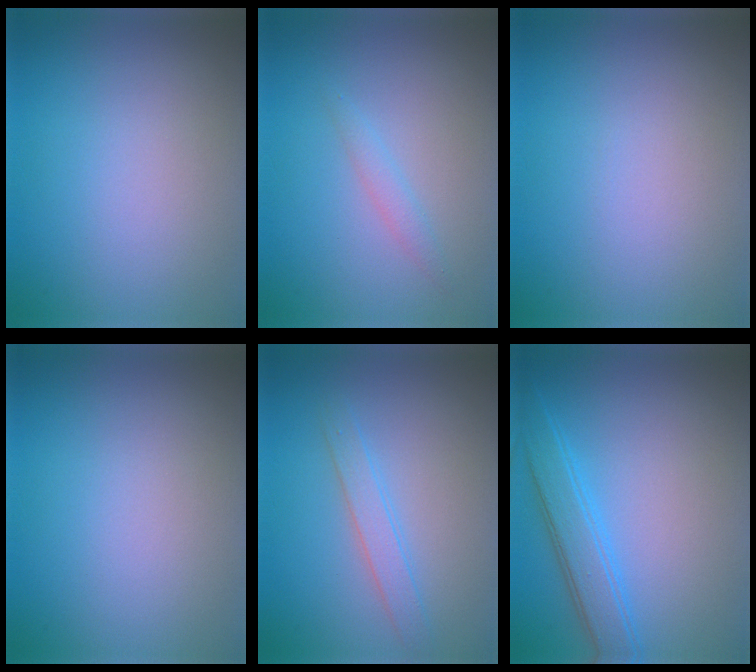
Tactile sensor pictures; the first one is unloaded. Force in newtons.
{"total": 1.2, "press": 1.2, "slide": 0.1}
{"total": 0.0}
{"total": 0.0}
{"total": 2.0, "press": 2.0, "slide": 0.2}
{"total": 3.5, "press": 3.5, "slide": 0.2}